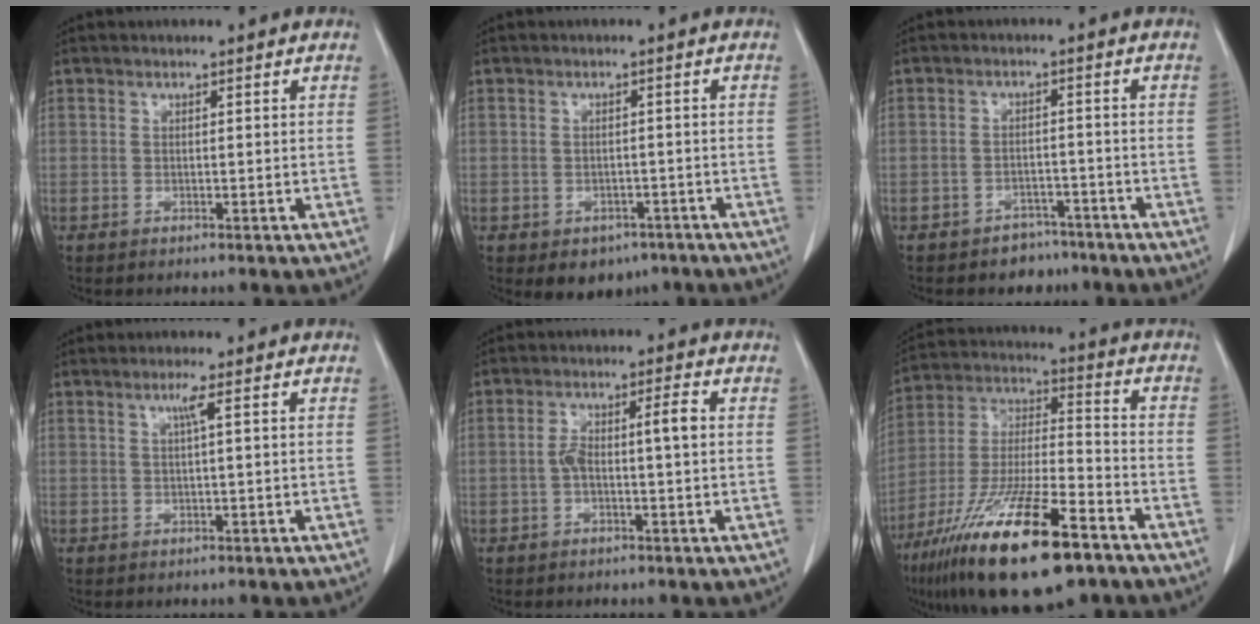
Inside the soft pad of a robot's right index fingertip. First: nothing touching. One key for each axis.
{"total": 4.4, "fx": -2.7, "fy": 3.2, "fz": 1.4, "tx": -0.009, "ty": 0.006, "tz": -0.026}
{"total": 4.1, "fx": -3.1, "fy": 2.6, "fz": 0.4, "tx": -0.007, "ty": 0.012, "tz": -0.041}
{"total": 1.6, "fx": 0.4, "fy": -0.3, "fz": 1.5, "tx": -0.028, "ty": 0.002, "tz": 0.007}
{"total": 4.8, "fx": -0.3, "fy": 0.8, "fz": 4.7, "tx": -0.095, "ty": 0.024, "tz": 0.000}
{"total": 22.7, "fx": -13.8, "fy": 4.6, "fz": 17.4, "tx": -0.329, "ty": -0.034, "tz": -0.242}